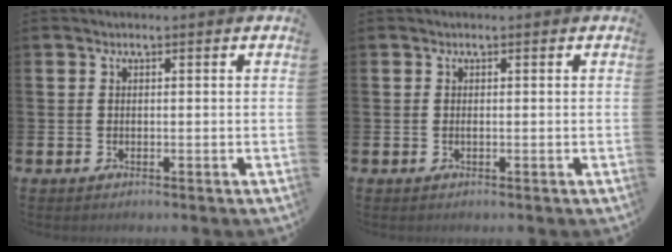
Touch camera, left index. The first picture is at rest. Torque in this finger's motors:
{"motor_torque": [0.16, -0.05, -0.07, 0.02]}